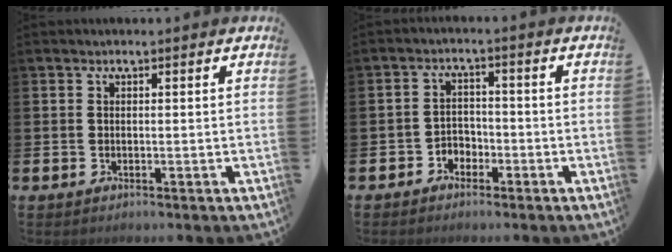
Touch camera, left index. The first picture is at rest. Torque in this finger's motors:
{"motor_torque": [-0.09, 0.13, 0.06, 0.03]}